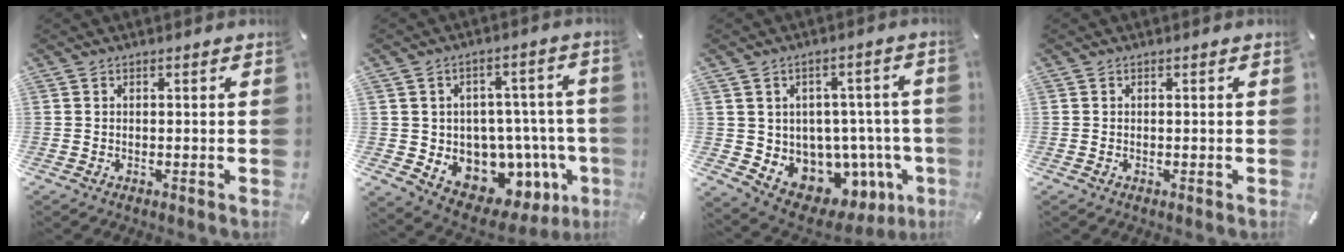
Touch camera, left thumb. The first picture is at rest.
{"total": 10.4, "force": [-3.6, 8.6, 4.5], "torque": [-0.049, -0.004, -0.041]}
{"total": 7.5, "force": [-2.7, 6.5, 2.4], "torque": [-0.031, -0.021, -0.031]}
{"total": 0.5, "force": [-0.1, 0.3, 0.4], "torque": [-0.008, 0.001, -0.002]}